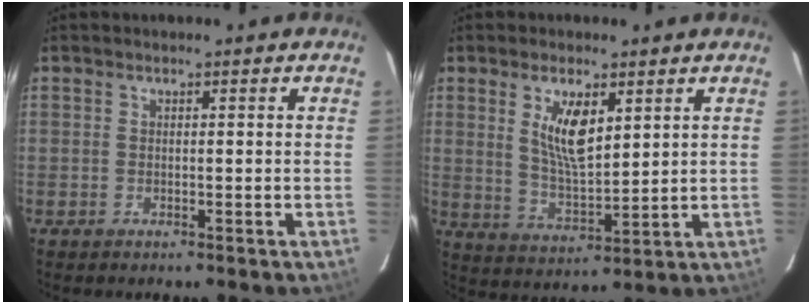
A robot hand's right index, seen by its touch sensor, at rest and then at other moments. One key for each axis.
{"total": 8.6, "fx": 3.5, "fy": 3.4, "fz": 7.1, "tx": -0.128, "ty": -0.004, "tz": 0.076}